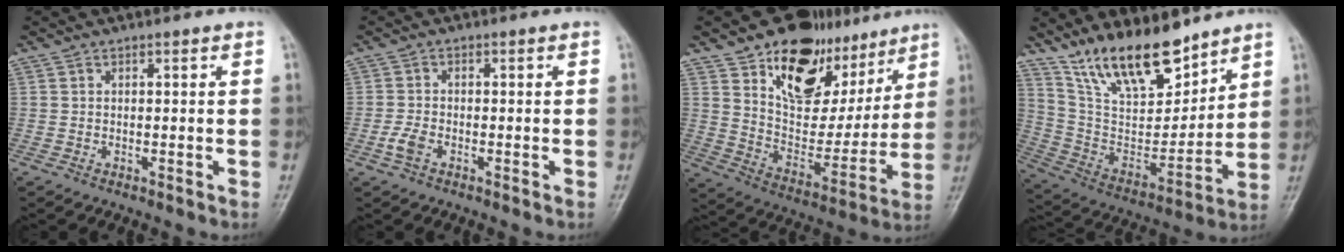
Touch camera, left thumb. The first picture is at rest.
{"total": 2.9, "force": [-1.3, 1.7, 1.9], "torque": [-0.046, 0.005, -0.030]}
{"total": 22.6, "force": [12.9, 13.4, 12.8], "torque": [-0.134, -0.052, 0.214]}
{"total": 18.4, "force": [13.8, 6.8, 10.1], "torque": [-0.128, -0.078, 0.259]}